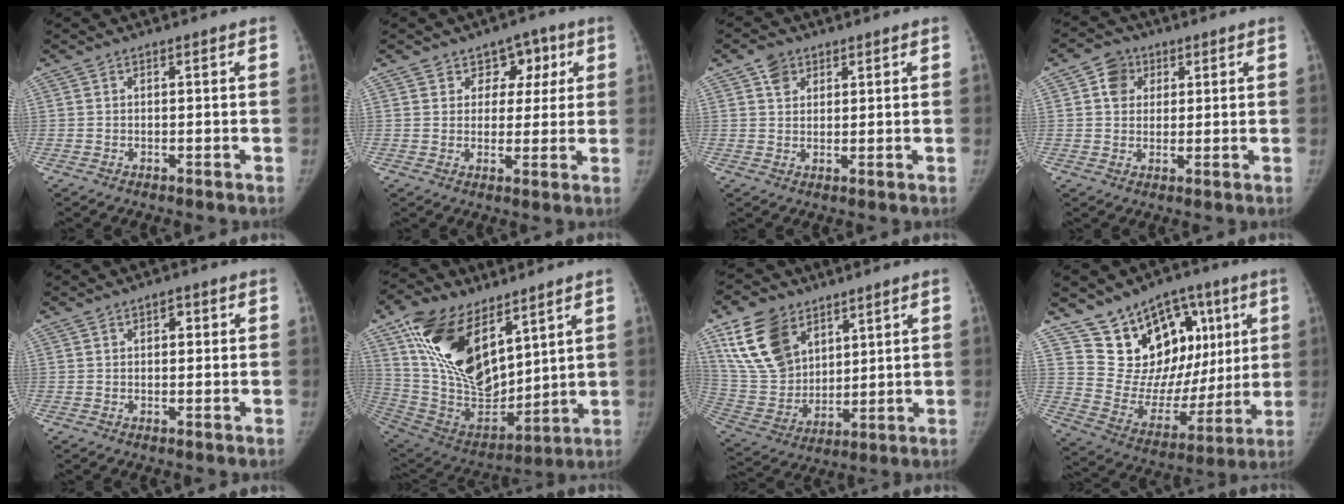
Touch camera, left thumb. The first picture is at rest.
{"total": 6.6, "force": [3.0, 5.3, 2.5], "torque": [0.014, -0.005, 0.037]}
{"total": 3.7, "force": [2.0, 2.8, 1.4], "torque": [-0.005, -0.011, 0.035]}
{"total": 5.4, "force": [2.0, 4.6, 2.0], "torque": [-0.009, -0.003, 0.030]}
{"total": 2.1, "force": [0.7, 1.3, 1.4], "torque": [-0.011, 0.001, 0.008]}
{"total": 24.0, "force": [12.0, 12.9, 16.3], "torque": [-0.282, -0.046, 0.235]}
{"total": 16.0, "force": [8.8, 10.6, 8.1], "torque": [-0.127, -0.036, 0.185]}
{"total": 21.2, "force": [9.3, 14.2, 12.7], "torque": [-0.122, -0.013, 0.167]}